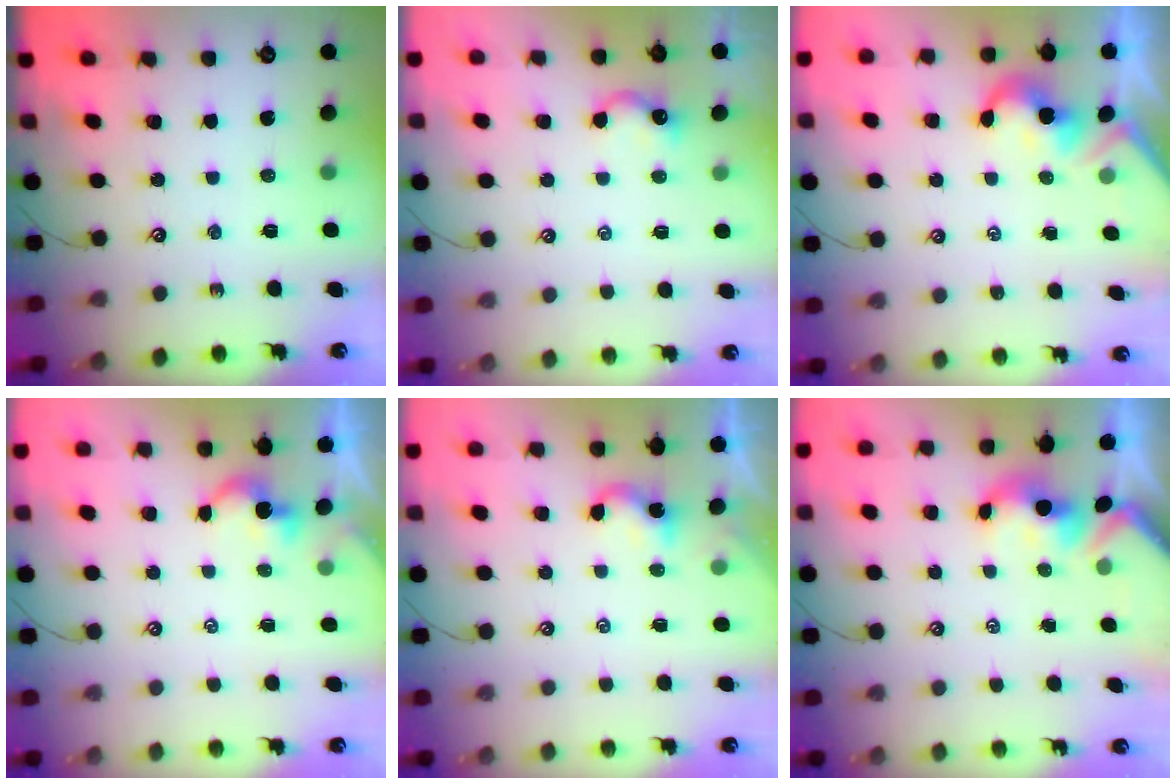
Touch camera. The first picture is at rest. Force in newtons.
{"total": 0.8, "press": 0.6, "slide": 0.5}
{"total": 2.1, "press": 2.1, "slide": 0.4}
{"total": 3.6, "press": 3.6, "slide": 0.1}
{"total": 2.8, "press": 2.7, "slide": 0.3}
{"total": 1.6, "press": 1.4, "slide": 0.7}